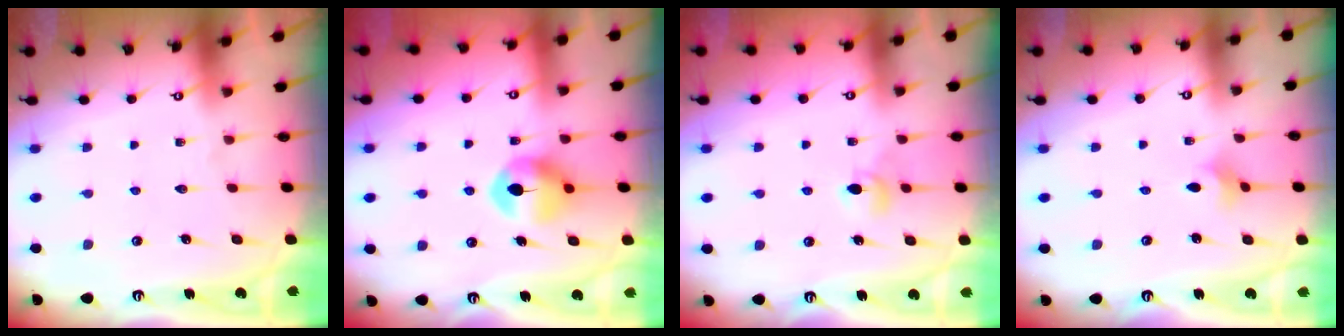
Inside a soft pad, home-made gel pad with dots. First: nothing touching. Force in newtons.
{"total": 8.9, "press": 8.9, "slide": 0.3}
{"total": 5.0, "press": 5.0, "slide": 0.6}
{"total": 2.6, "press": 2.5, "slide": 0.5}